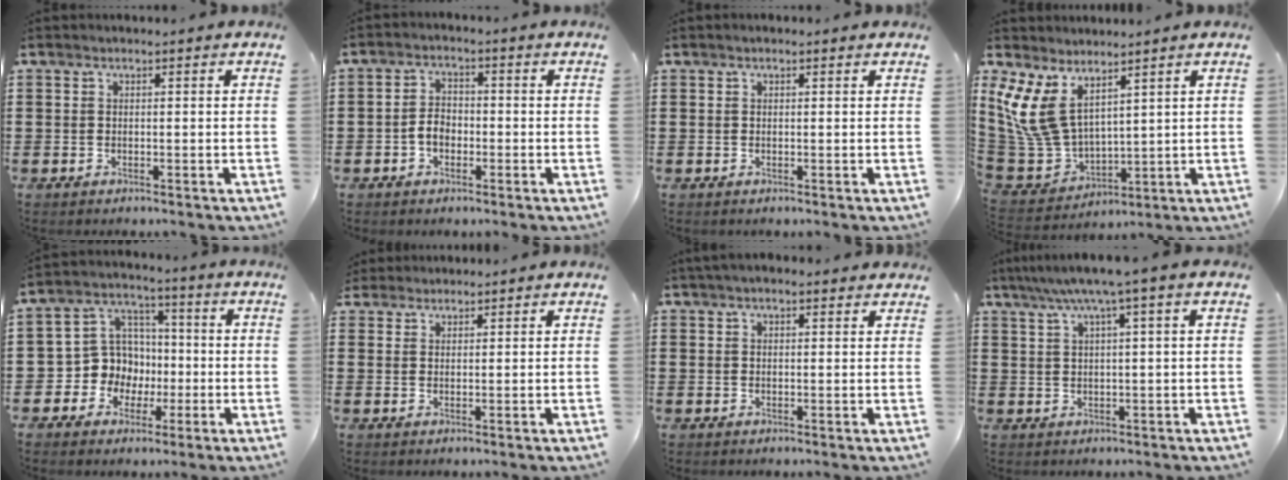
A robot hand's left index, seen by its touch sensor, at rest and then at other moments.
{"total": 3.2, "force": [-1.2, 2.2, 2.1], "torque": [-0.055, 0.001, -0.029]}
{"total": 0.0}
{"total": 10.2, "force": [5.1, 5.7, 6.7], "torque": [-0.196, -0.029, 0.092]}
{"total": 8.2, "force": [-1.1, 7.9, 1.7], "torque": [-0.084, 0.002, -0.020]}
{"total": 1.7, "force": [1.6, 0.6, -0.2], "torque": [-0.003, 0.005, 0.032]}
{"total": 2.3, "force": [1.8, 0.6, 1.3], "torque": [-0.028, 0.006, 0.033]}
{"total": 4.7, "force": [2.4, -0.5, 4.1], "torque": [-0.084, -0.003, 0.038]}